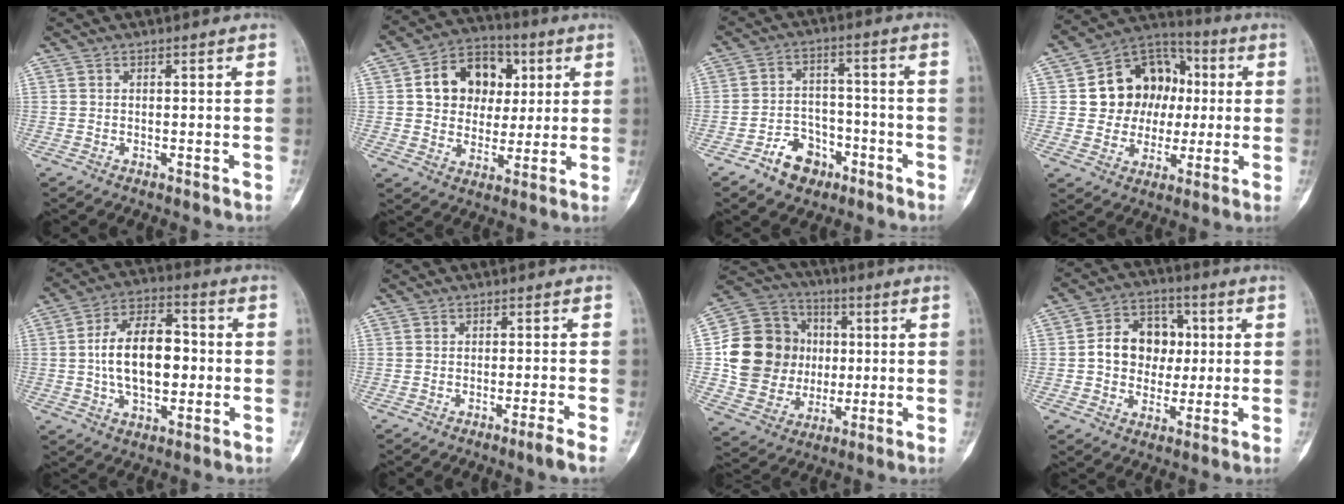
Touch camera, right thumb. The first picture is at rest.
{"total": 14.2, "force": [3.4, 11.2, 8.0], "torque": [-0.083, 0.005, 0.054]}
{"total": 8.1, "force": [-4.8, 5.7, 3.2], "torque": [-0.021, 0.043, -0.078]}
{"total": 15.7, "force": [1.8, 13.2, 8.3], "torque": [-0.078, 0.022, 0.033]}
{"total": 14.9, "force": [-0.2, 8.6, 12.2], "torque": [-0.182, 0.024, -0.006]}
{"total": 2.5, "force": [-1.6, -0.8, 1.7], "torque": [-0.042, 0.006, -0.029]}
{"total": 19.5, "force": [1.3, 17.0, 9.6], "torque": [-0.145, 0.026, 0.036]}
{"total": 11.8, "force": [0.8, 9.6, 6.8], "torque": [-0.061, 0.019, 0.009]}